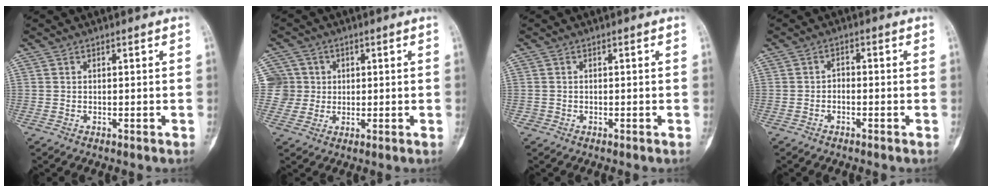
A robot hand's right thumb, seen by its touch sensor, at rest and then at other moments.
{"total": 6.0, "force": [1.1, 5.9, 0.2], "torque": [0.030, 0.007, 0.020]}
{"total": 0.6, "force": [-0.3, 0.5, 0.0], "torque": [0.001, 0.005, -0.007]}
{"total": 1.5, "force": [-0.7, 1.0, 0.9], "torque": [-0.007, 0.015, -0.017]}